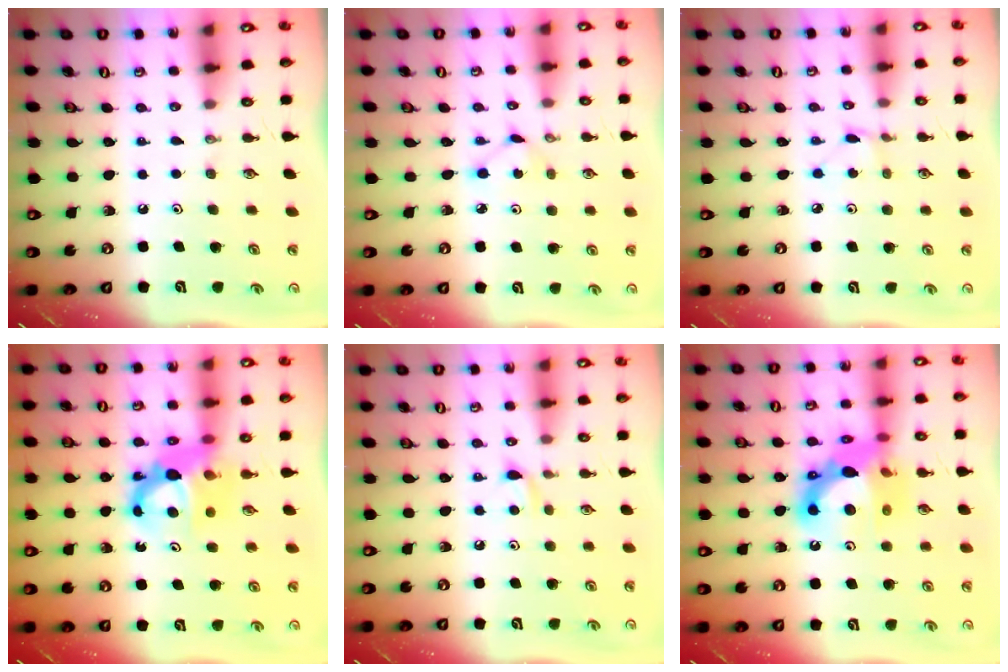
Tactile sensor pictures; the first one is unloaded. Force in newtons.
{"total": 2.8, "press": 2.7, "slide": 0.3}
{"total": 1.3, "press": 1.2, "slide": 0.1}
{"total": 10.1, "press": 10.1, "slide": 0.8}
{"total": 5.2, "press": 5.2, "slide": 0.6}
{"total": 15.8, "press": 15.8, "slide": 1.3}